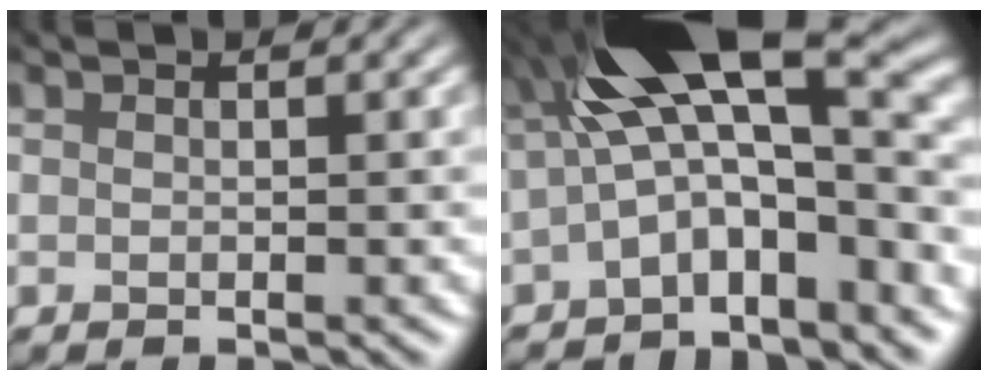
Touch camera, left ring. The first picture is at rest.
{"total": 10.0, "force": [-1.2, 4.4, 8.9], "torque": [-0.134, 0.017, -0.025]}